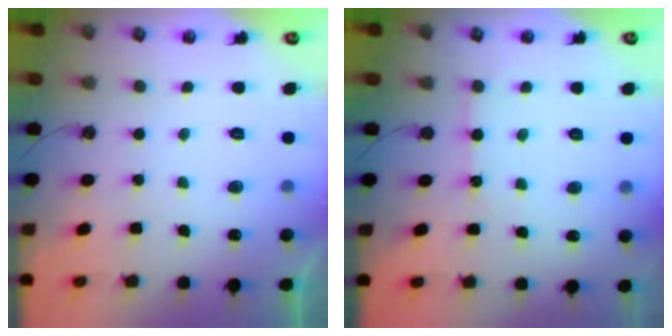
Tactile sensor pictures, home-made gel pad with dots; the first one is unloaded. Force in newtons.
{"total": 4.0, "press": 4.0, "slide": 0.5}